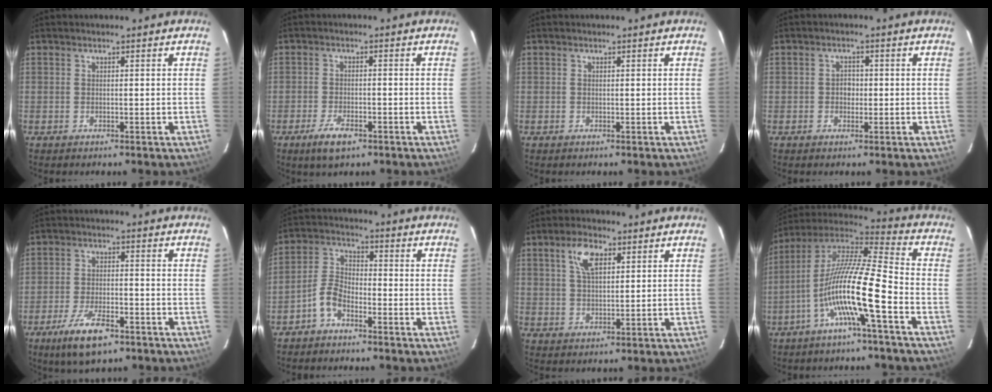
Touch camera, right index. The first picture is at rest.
{"total": 5.2, "force": [-3.2, 2.0, 3.5], "torque": [-0.085, -0.008, -0.058]}
{"total": 0.0}
{"total": 2.0, "force": [-0.4, 1.7, 0.9], "torque": [-0.014, 0.007, -0.008]}
{"total": 9.7, "force": [-6.1, 3.3, 6.8], "torque": [-0.153, -0.016, -0.108]}
{"total": 5.2, "force": [-3.5, 2.4, 2.9], "torque": [-0.070, 0.017, -0.075]}
{"total": 6.0, "force": [2.7, 2.8, 4.6], "torque": [-0.085, 0.012, 0.051]}
{"total": 15.8, "force": [-6.5, 0.9, 14.4], "torque": [-0.262, -0.008, -0.130]}